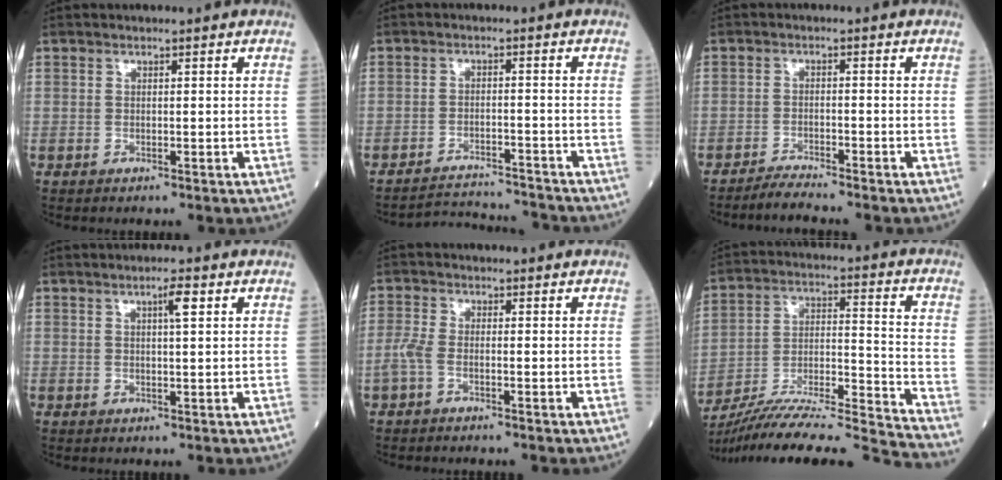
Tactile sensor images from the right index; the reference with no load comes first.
{"total": 7.3, "force": [-7.3, -0.4, -0.4], "torque": [-0.001, 0.007, -0.113]}
{"total": 3.0, "force": [-2.8, -0.9, 0.4], "torque": [-0.014, -0.014, -0.051]}
{"total": 2.5, "force": [1.1, 0.1, 2.2], "torque": [-0.040, 0.002, 0.017]}
{"total": 2.5, "force": [-1.1, 0.7, 2.1], "torque": [-0.060, 0.000, -0.029]}
{"total": 22.6, "force": [-21.1, -1.6, 8.0], "torque": [-0.131, -0.012, -0.335]}